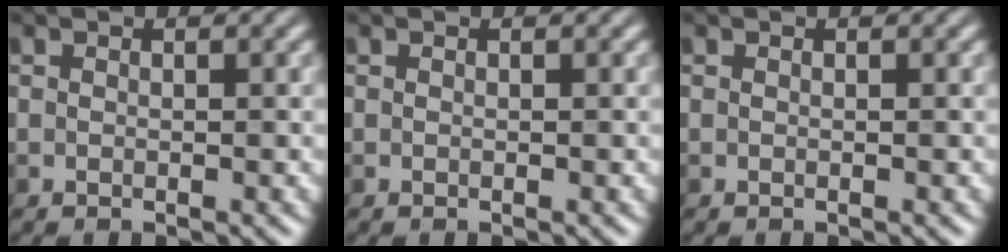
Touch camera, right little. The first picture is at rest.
{"total": 0.0}
{"total": 0.0}